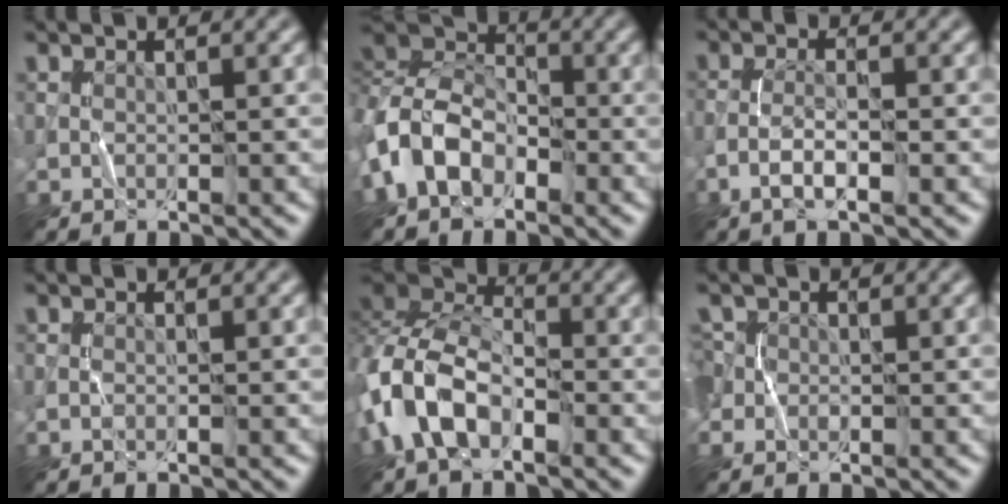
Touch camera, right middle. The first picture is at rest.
{"total": 7.2, "force": [-2.4, 5.1, 4.4], "torque": [-0.101, 0.011, -0.070]}
{"total": 2.1, "force": [-1.2, 0.4, 1.7], "torque": [-0.040, 0.004, -0.030]}
{"total": 0.0}
{"total": 8.5, "force": [-3.8, 4.8, 6.0], "torque": [-0.137, 0.008, -0.090]}
{"total": 2.4, "force": [0.2, 2.1, 1.1], "torque": [-0.026, 0.007, 0.001]}